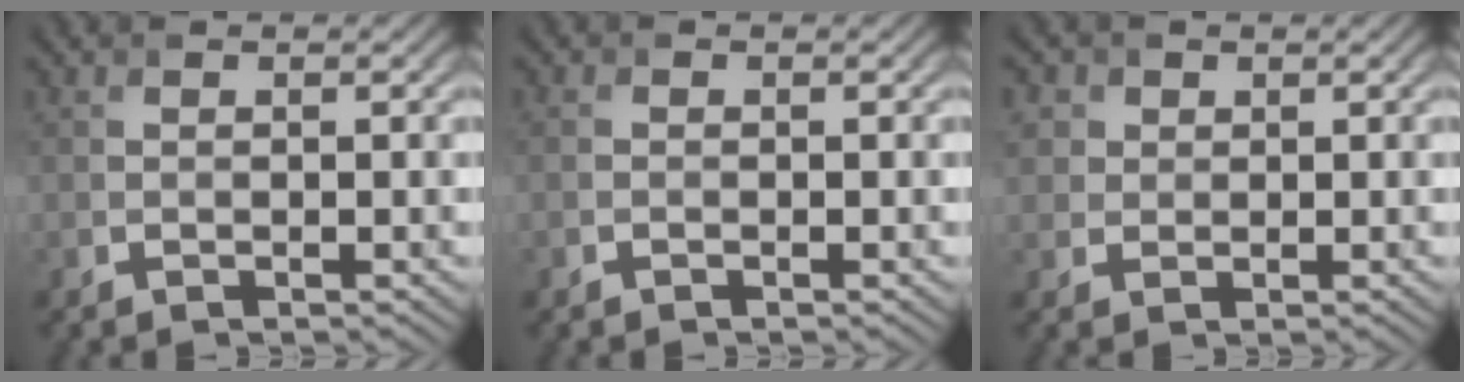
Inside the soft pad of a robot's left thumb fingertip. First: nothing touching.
{"total": 0.7, "force": [-0.4, 0.5, 0.2], "torque": [-0.007, -0.001, -0.010]}
{"total": 3.2, "force": [1.4, 2.7, 0.9], "torque": [-0.037, 0.000, 0.032]}